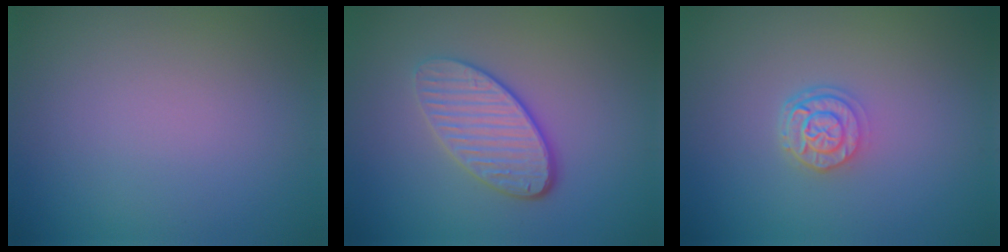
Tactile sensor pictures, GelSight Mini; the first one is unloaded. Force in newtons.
{"total": 4.0, "press": 3.3, "slide": 2.4}
{"total": 2.5, "press": 2.0, "slide": 1.5}